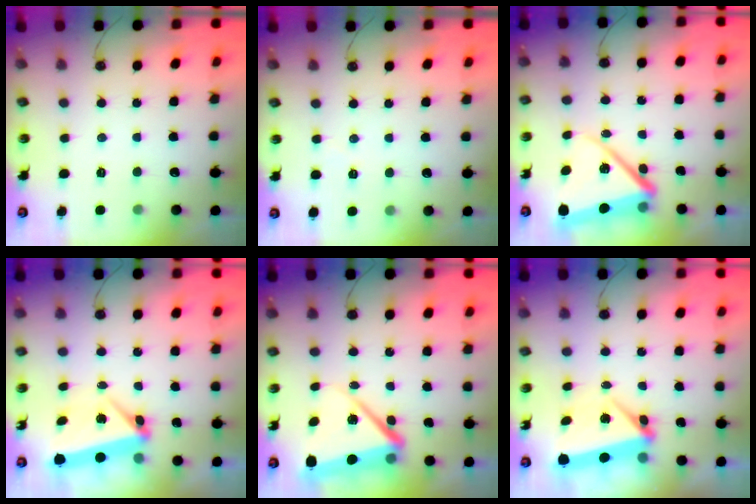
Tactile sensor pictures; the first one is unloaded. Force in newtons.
{"total": 2.1, "press": 1.9, "slide": 0.7}
{"total": 13.7, "press": 13.7, "slide": 1.1}
{"total": 6.0, "press": 5.6, "slide": 2.3}
{"total": 10.1, "press": 10.1, "slide": 0.9}
{"total": 8.0, "press": 5.0, "slide": 6.2}